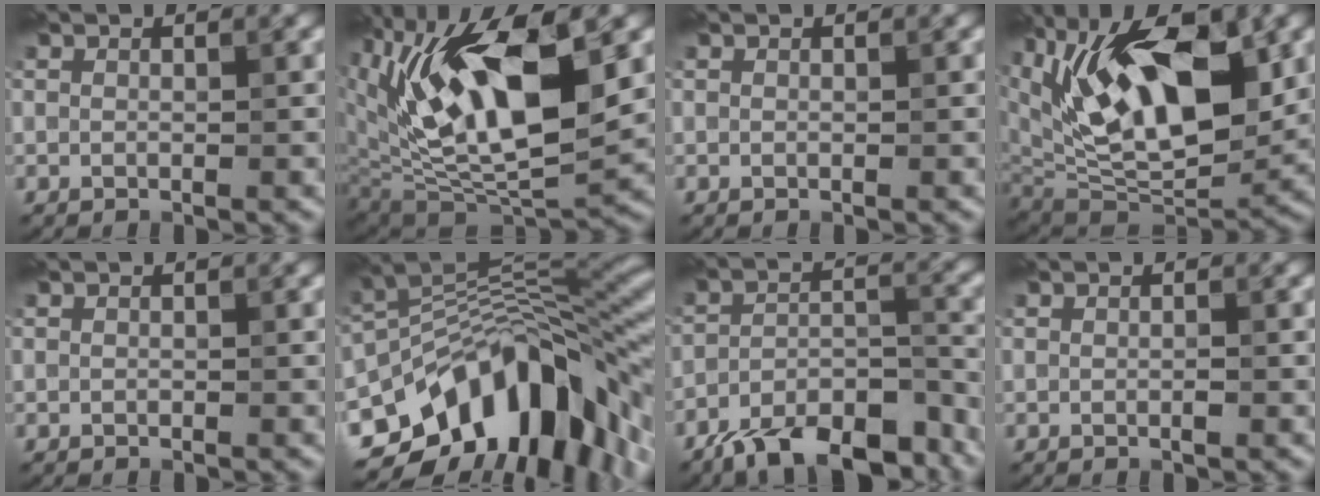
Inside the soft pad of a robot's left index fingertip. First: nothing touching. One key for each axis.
{"total": 13.2, "fx": 3.7, "fy": 6.2, "fz": 11.1, "tx": -0.199, "ty": -0.007, "tz": 0.068}
{"total": 0.0}
{"total": 14.7, "fx": 4.1, "fy": 6.6, "fz": 12.5, "tx": -0.198, "ty": -0.001, "tz": 0.066}
{"total": 0.0}
{"total": 14.4, "fx": -7.6, "fy": 7.3, "fz": 9.8, "tx": -0.155, "ty": 0.010, "tz": -0.128}
{"total": 10.4, "fx": -8.3, "fy": 3.4, "fz": 5.2, "tx": -0.081, "ty": -0.008, "tz": -0.141}
{"total": 0.5, "fx": -0.2, "fy": 0.1, "fz": 0.5, "tx": -0.009, "ty": 0.000, "tz": -0.003}